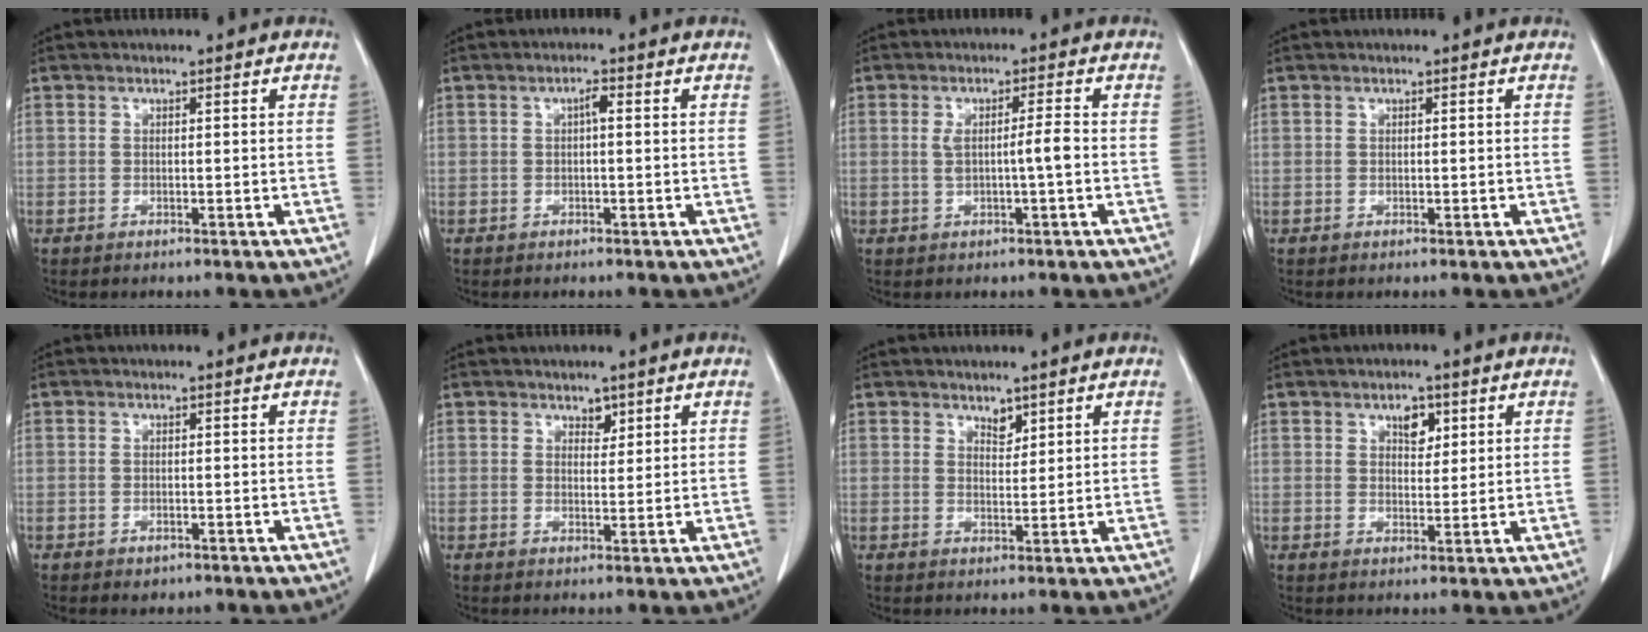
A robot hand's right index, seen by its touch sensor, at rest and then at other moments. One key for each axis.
{"total": 1.4, "fx": 0.1, "fy": 0.3, "fz": 1.4, "tx": -0.023, "ty": 0.004, "tz": 0.002}
{"total": 3.6, "fx": -0.1, "fy": -0.1, "fz": 3.6, "tx": -0.064, "ty": 0.006, "tz": 0.004}
{"total": 0.0}
{"total": 1.1, "fx": -0.7, "fy": 0.6, "fz": 0.6, "tx": -0.010, "ty": 0.000, "tz": -0.006}
{"total": 1.6, "fx": 1.2, "fy": 0.9, "fz": 0.6, "tx": -0.005, "ty": -0.005, "tz": 0.017}
{"total": 1.9, "fx": 1.5, "fy": 0.9, "fz": 0.8, "tx": -0.012, "ty": -0.006, "tz": 0.027}
{"total": 3.2, "fx": 1.6, "fy": 1.8, "fz": 2.2, "tx": -0.032, "ty": 0.001, "tz": 0.027}